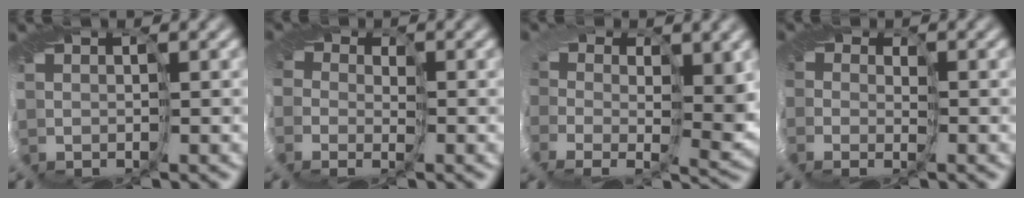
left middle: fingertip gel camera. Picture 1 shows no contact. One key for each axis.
{"total": 3.4, "fx": -0.7, "fy": 3.1, "fz": 1.0, "tx": -0.006, "ty": -0.013, "tz": -0.029}
{"total": 4.3, "fx": -0.1, "fy": 2.8, "fz": 3.2, "tx": -0.046, "ty": -0.034, "tz": -0.009}
{"total": 1.5, "fx": -1.1, "fy": 0.3, "fz": -0.9, "tx": 0.033, "ty": -0.023, "tz": -0.028}